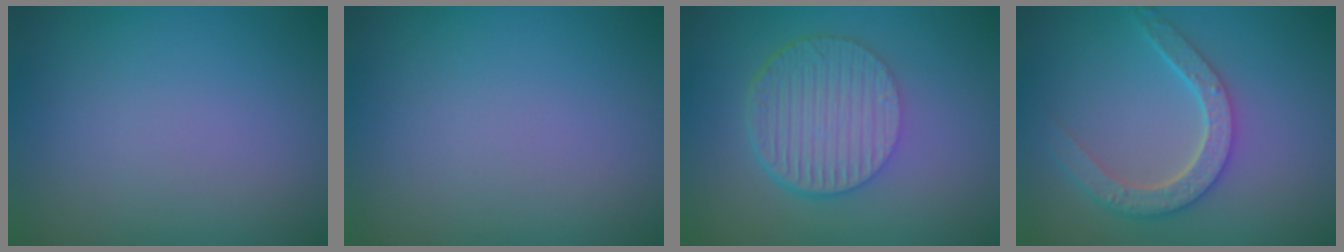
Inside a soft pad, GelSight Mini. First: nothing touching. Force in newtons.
{"total": 0.0}
{"total": 6.6, "press": 4.4, "slide": 4.9}
{"total": 4.6, "press": 3.6, "slide": 2.8}